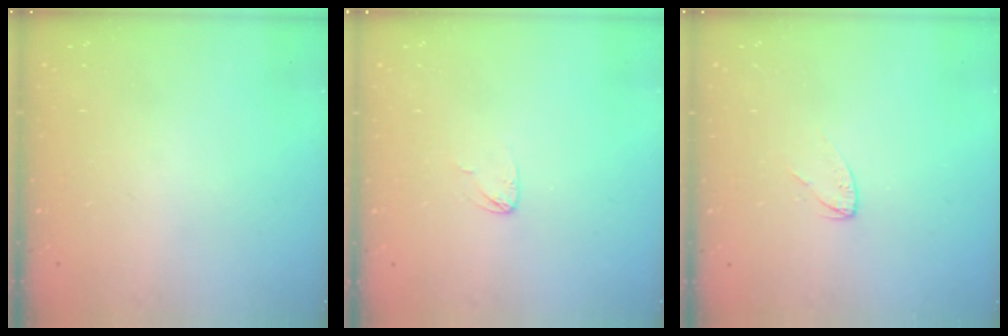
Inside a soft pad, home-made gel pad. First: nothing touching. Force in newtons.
{"total": 2.6, "press": 2.6, "slide": 0.1}
{"total": 2.5, "press": 2.5, "slide": 0.2}